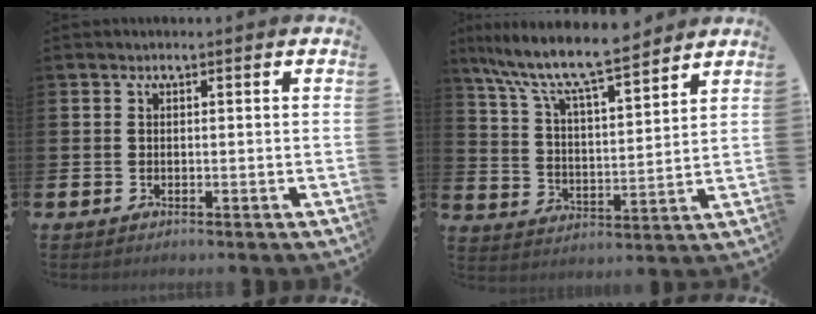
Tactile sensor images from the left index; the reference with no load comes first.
{"total": 9.0, "force": [8.4, 0.9, 3.4], "torque": [-0.105, -0.056, 0.143]}